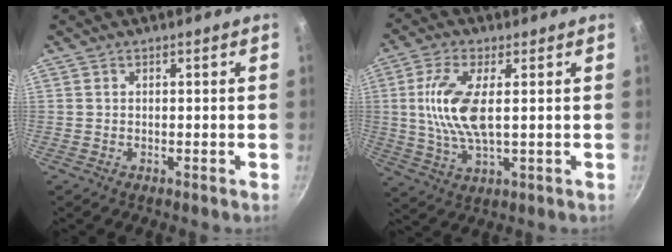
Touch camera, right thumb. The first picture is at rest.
{"total": 11.0, "force": [1.5, 4.3, 10.0], "torque": [-0.211, -0.002, 0.030]}